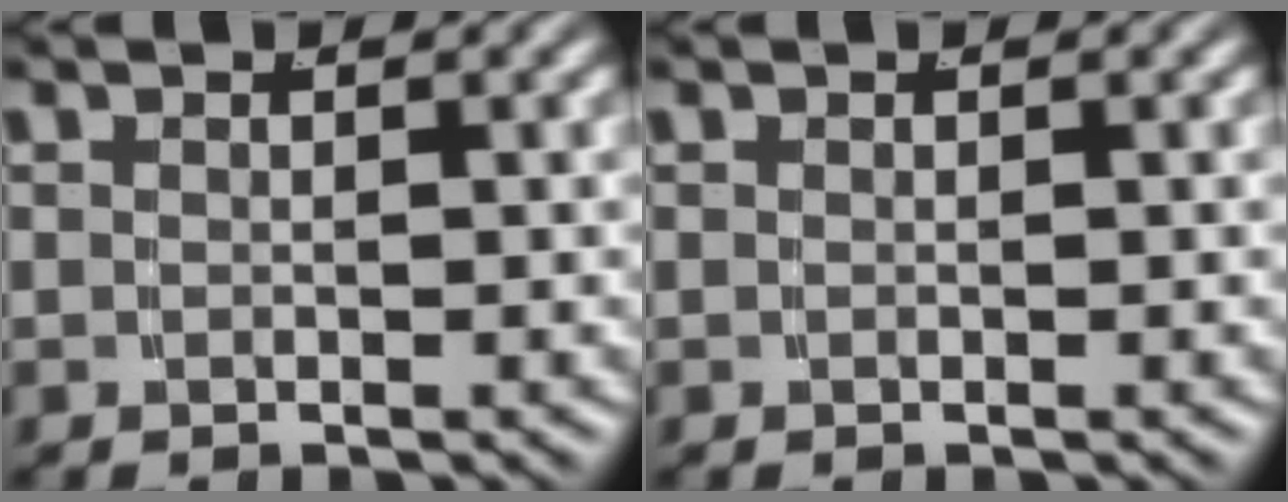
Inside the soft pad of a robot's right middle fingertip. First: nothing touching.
{"total": 0.0}